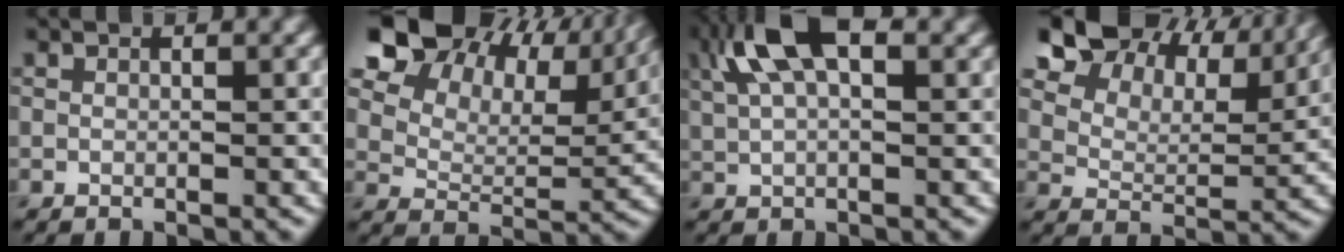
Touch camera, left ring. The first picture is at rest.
{"total": 19.5, "force": [11.8, 11.5, 10.4], "torque": [-0.194, 0.062, 0.206]}
{"total": 7.0, "force": [3.4, 2.8, 5.4], "torque": [-0.115, 0.021, 0.059]}
{"total": 16.1, "force": [10.7, 8.7, 8.2], "torque": [-0.162, 0.031, 0.185]}